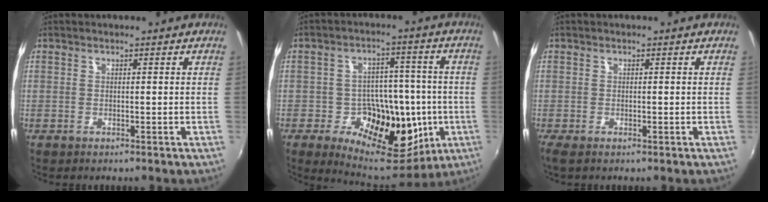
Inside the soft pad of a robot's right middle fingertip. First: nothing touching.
{"total": 18.1, "force": [-5.1, 12.6, 11.9], "torque": [-0.208, 0.001, -0.061]}
{"total": 1.5, "force": [-0.8, 0.5, 1.1], "torque": [-0.025, -0.006, -0.015]}